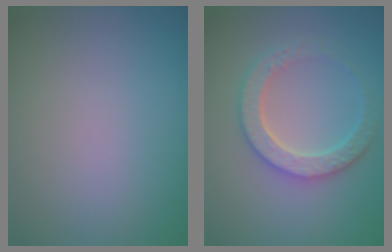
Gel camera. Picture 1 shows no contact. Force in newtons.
{"total": 4.4, "press": 4.3, "slide": 1.0}